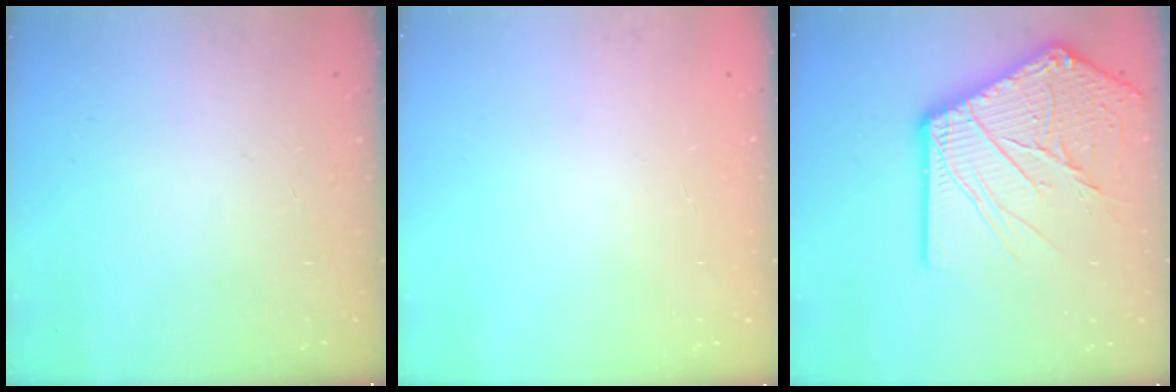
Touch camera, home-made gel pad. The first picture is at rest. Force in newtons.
{"total": 0.0}
{"total": 21.3, "press": 21.1, "slide": 2.7}